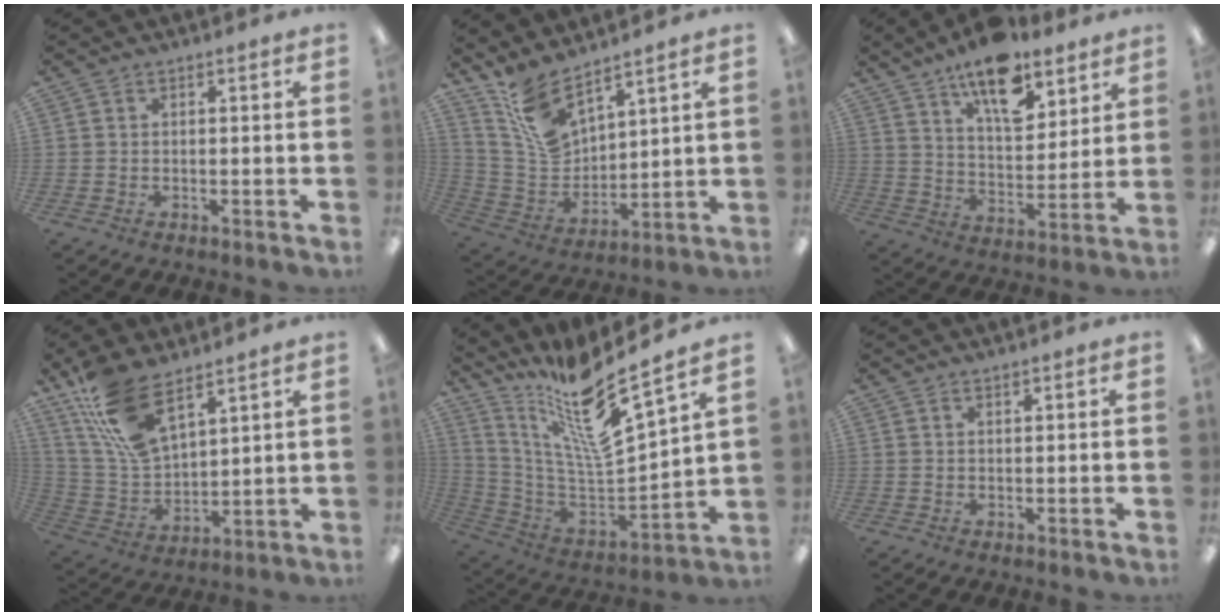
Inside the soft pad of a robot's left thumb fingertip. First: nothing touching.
{"total": 12.0, "force": [8.9, 5.5, 6.0], "torque": [-0.127, -0.044, 0.173]}
{"total": 15.2, "force": [10.7, 6.7, 8.5], "torque": [-0.128, -0.057, 0.186]}
{"total": 15.6, "force": [10.6, 6.6, 9.3], "torque": [-0.221, -0.039, 0.196]}
{"total": 18.4, "force": [14.0, 1.9, 11.8], "torque": [-0.219, -0.109, 0.226]}
{"total": 0.7, "force": [0.6, 0.0, 0.2], "torque": [-0.005, -0.001, 0.012]}